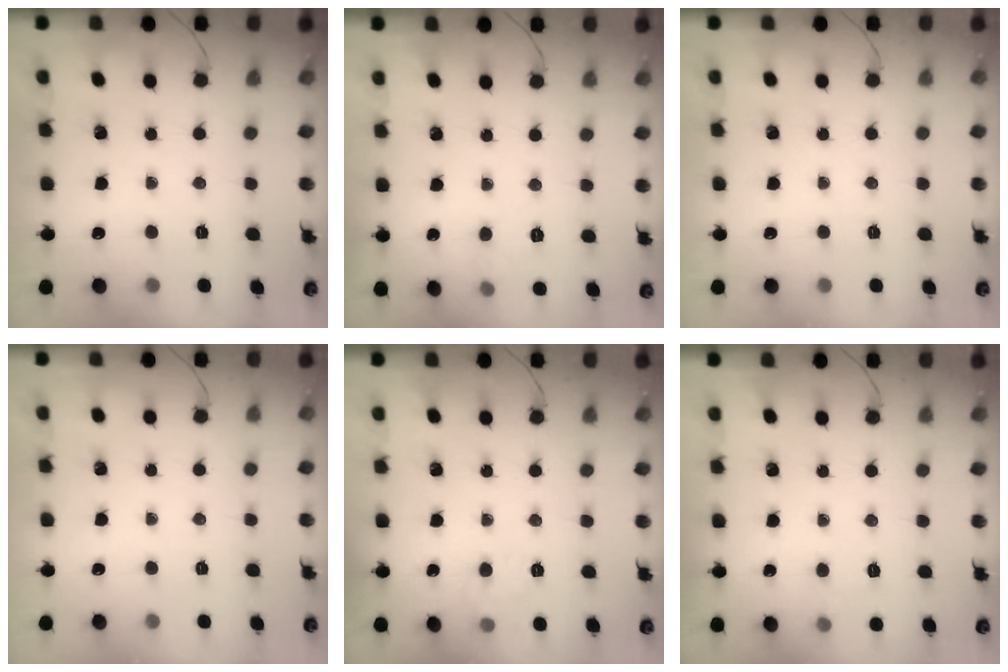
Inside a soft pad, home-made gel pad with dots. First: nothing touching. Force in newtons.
{"total": 4.8, "press": 4.5, "slide": 1.4}
{"total": 0.0}
{"total": 0.0}
{"total": 7.6, "press": 7.5, "slide": 1.5}
{"total": 5.9, "press": 5.7, "slide": 1.6}